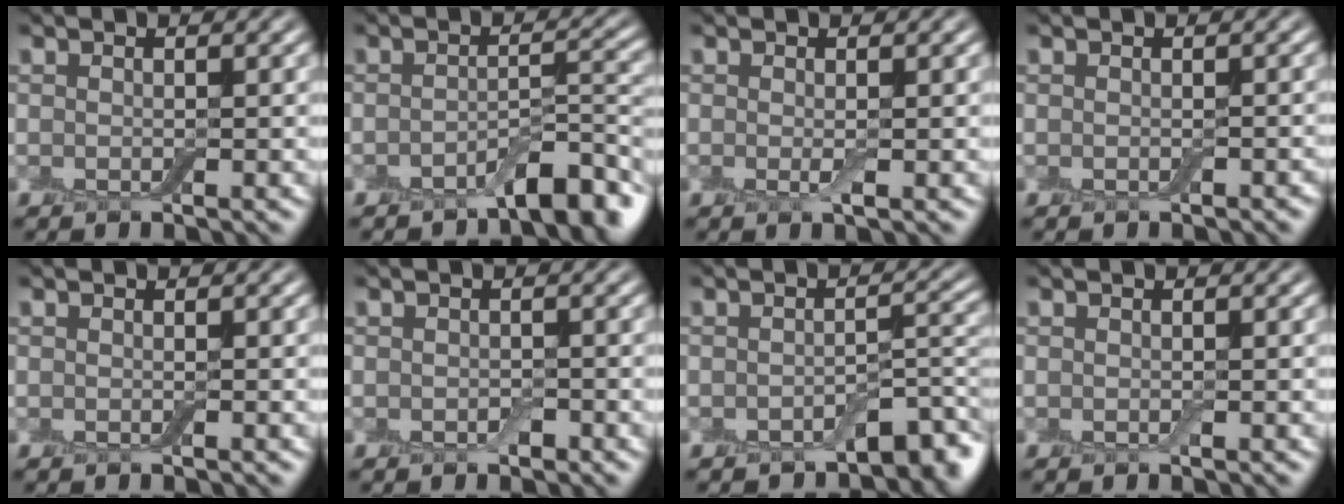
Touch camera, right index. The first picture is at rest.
{"total": 4.6, "force": [-3.3, 1.3, 2.8], "torque": [-0.035, 0.008, -0.051]}
{"total": 0.9, "force": [-0.1, 0.1, 0.9], "torque": [-0.018, -0.004, -0.003]}
{"total": 0.6, "force": [-0.5, 0.3, 0.3], "torque": [-0.007, -0.001, -0.006]}
{"total": 0.0}
{"total": 0.8, "force": [-0.5, 0.5, 0.5], "torque": [-0.007, 0.000, -0.007]}
{"total": 4.0, "force": [-2.9, 1.6, 2.3], "torque": [-0.020, 0.003, -0.041]}
{"total": 0.0}